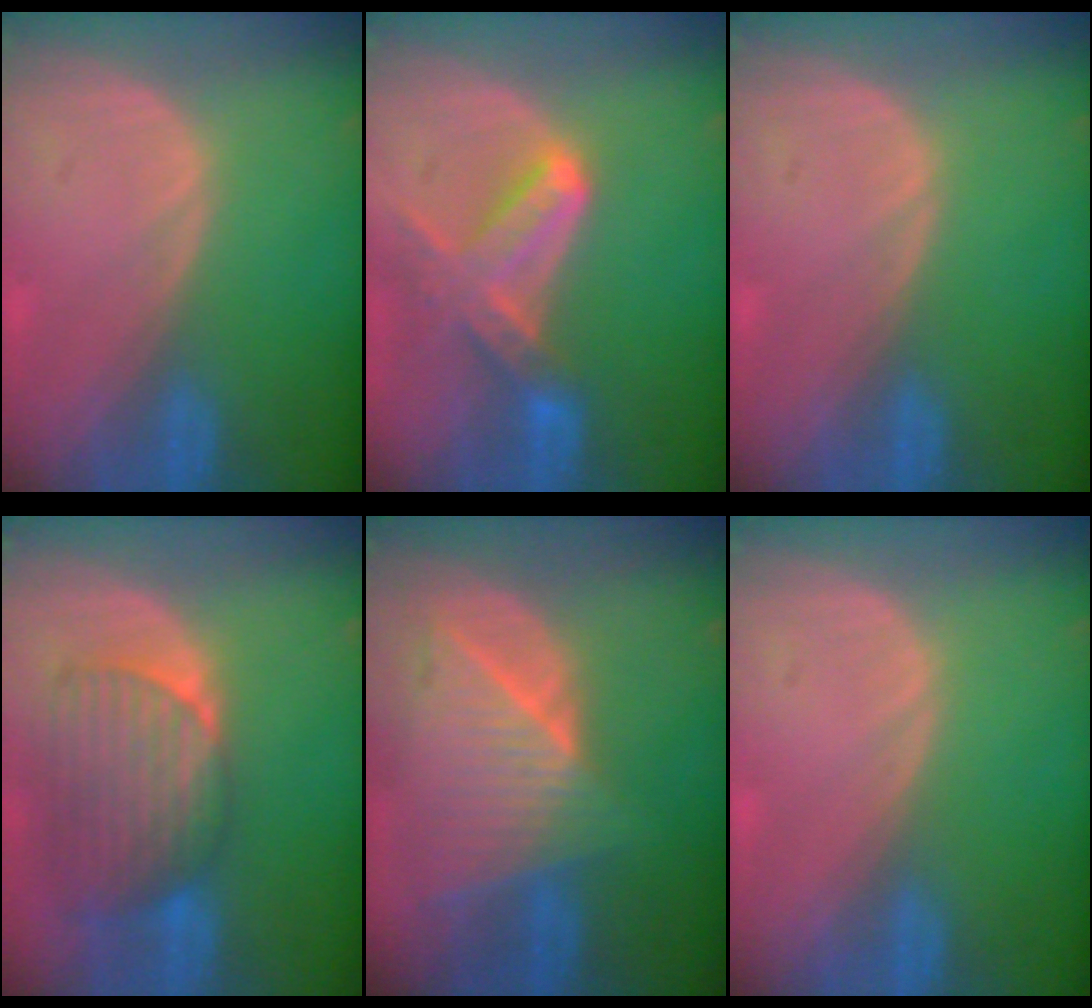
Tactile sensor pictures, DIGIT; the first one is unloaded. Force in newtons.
{"total": 7.4, "press": 6.7, "slide": 3.2}
{"total": 0.0}
{"total": 9.4, "press": 8.3, "slide": 4.2}
{"total": 9.2, "press": 8.2, "slide": 4.1}
{"total": 0.0}